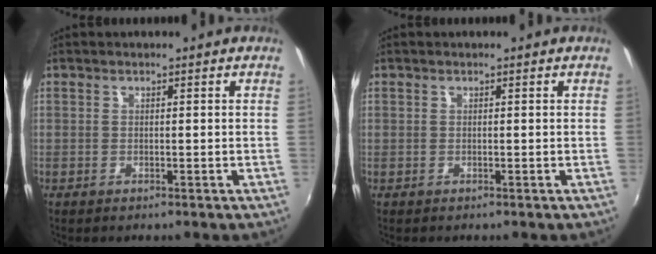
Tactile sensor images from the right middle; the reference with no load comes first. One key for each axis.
{"total": 0.0}